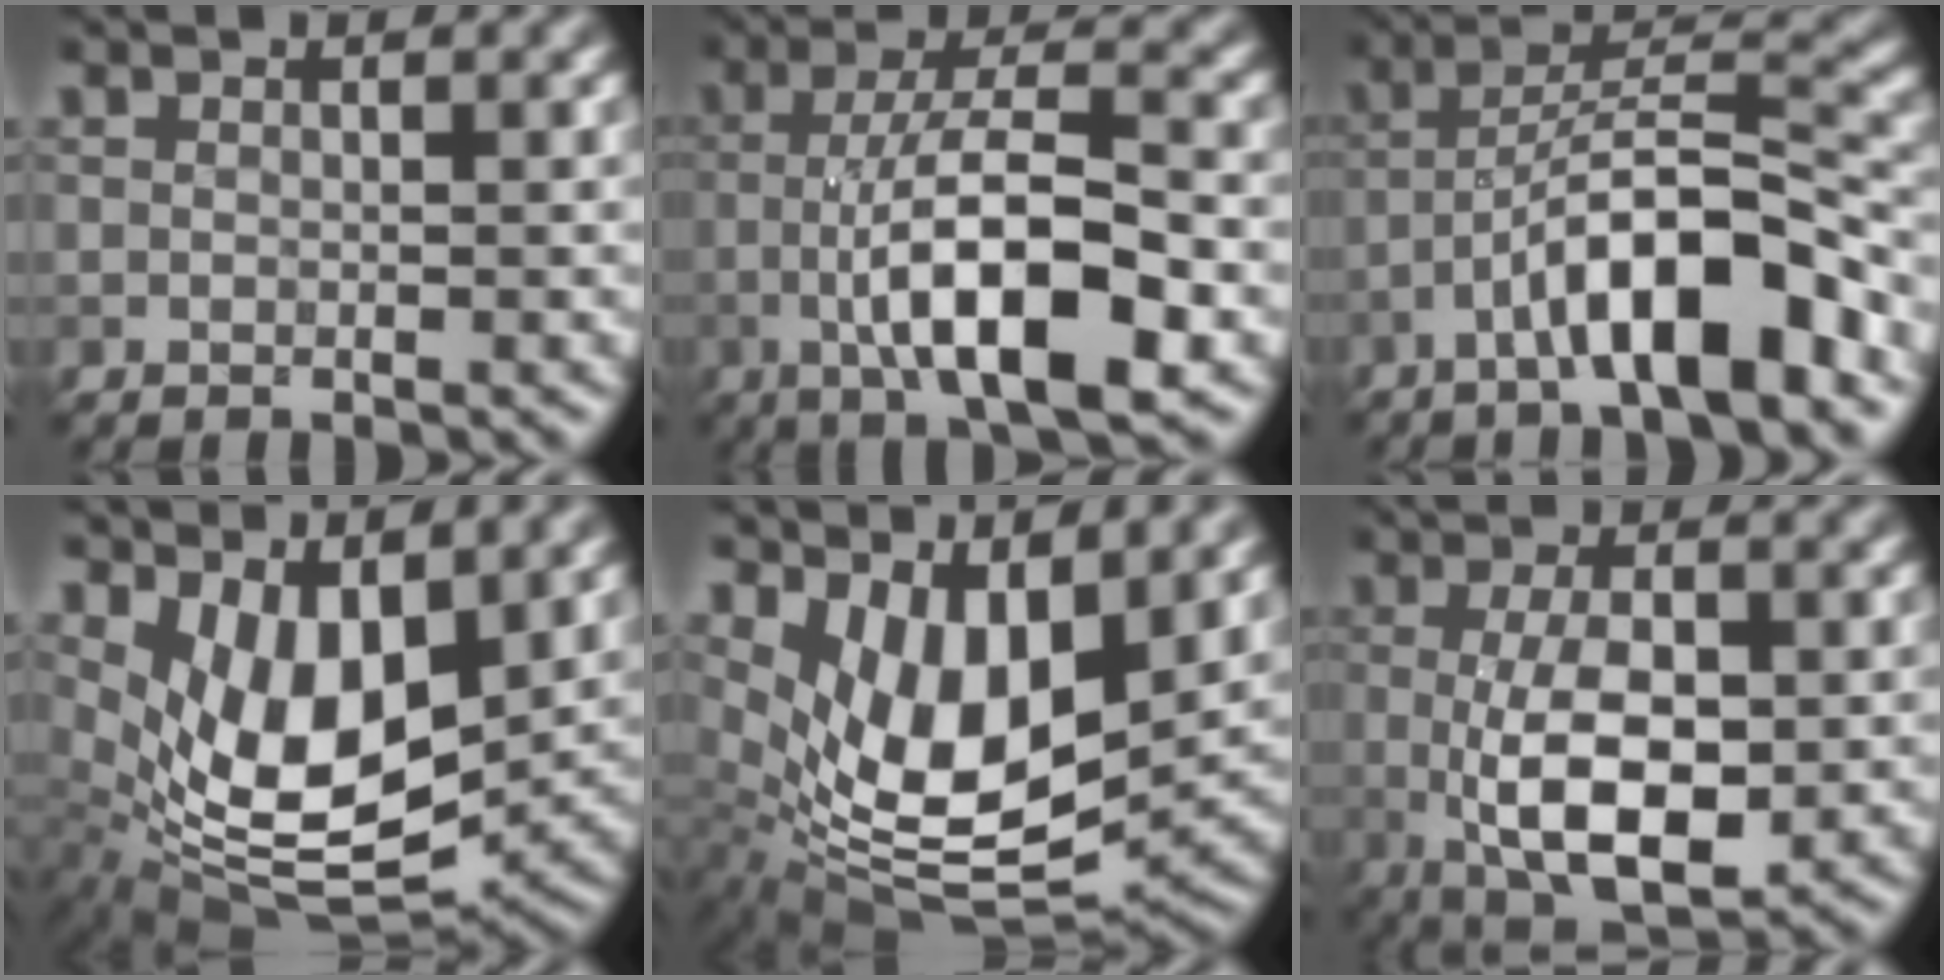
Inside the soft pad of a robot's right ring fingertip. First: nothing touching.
{"total": 9.4, "force": [-2.5, 2.5, 8.7], "torque": [-0.141, 0.008, -0.050]}
{"total": 8.2, "force": [-4.2, 1.7, 6.8], "torque": [-0.108, 0.022, -0.073]}
{"total": 8.5, "force": [2.5, 4.2, 7.0], "torque": [-0.133, -0.011, 0.045]}
{"total": 10.0, "force": [3.1, 4.8, 8.3], "torque": [-0.156, -0.015, 0.057]}
{"total": 7.4, "force": [-0.4, 3.0, 6.8], "torque": [-0.125, -0.008, -0.006]}